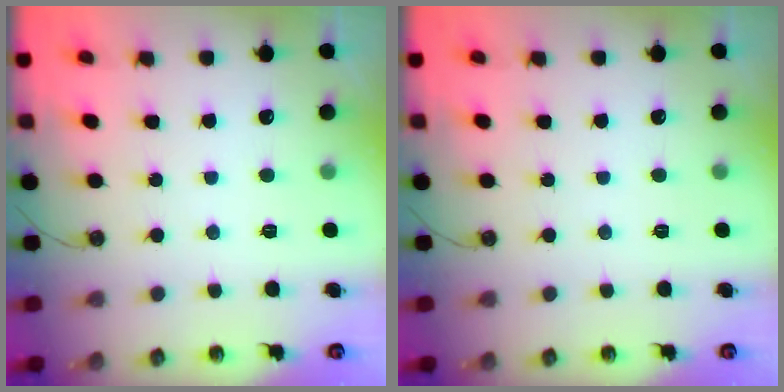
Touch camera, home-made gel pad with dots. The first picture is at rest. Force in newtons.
{"total": 0.0}